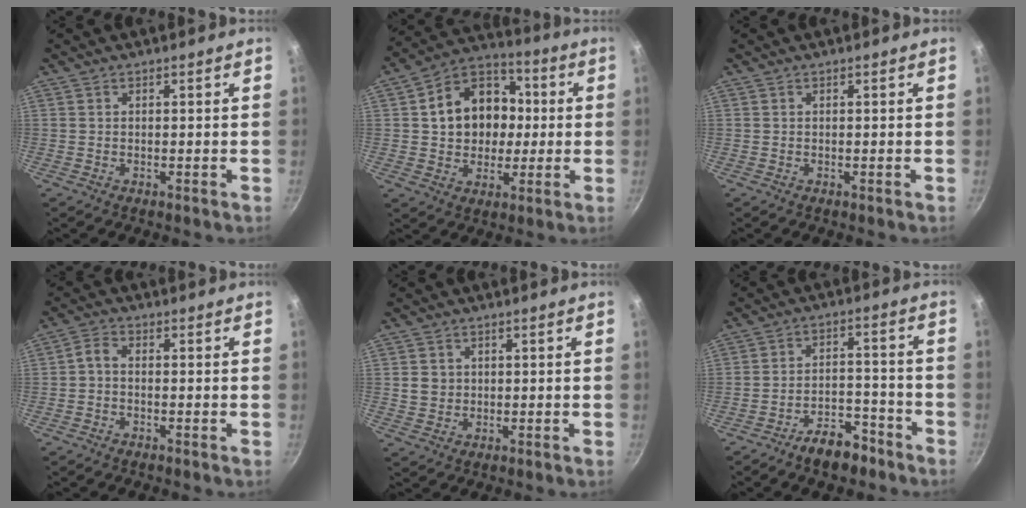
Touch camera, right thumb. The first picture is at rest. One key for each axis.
{"total": 15.6, "fx": 1.5, "fy": 12.7, "fz": 9.0, "tx": -0.112, "ty": 0.029, "tz": 0.018}
{"total": 0.0}
{"total": 2.3, "fx": -0.8, "fy": 1.4, "fz": 1.7, "tx": -0.043, "ty": 0.012, "tz": -0.024}
{"total": 3.2, "fx": 0.5, "fy": 2.9, "fz": 1.2, "tx": -0.010, "ty": 0.005, "tz": 0.012}
{"total": 8.3, "fx": -6.1, "fy": 3.8, "fz": 4.1, "tx": -0.045, "ty": 0.057, "tz": -0.094}